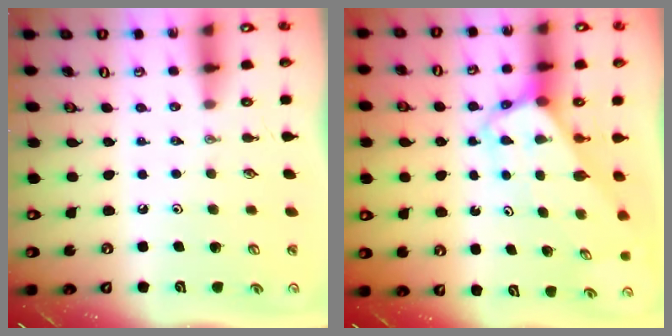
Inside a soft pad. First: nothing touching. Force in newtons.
{"total": 4.7, "press": 4.7, "slide": 0.4}